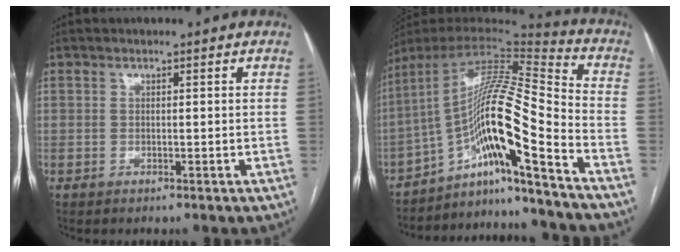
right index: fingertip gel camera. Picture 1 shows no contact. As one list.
[{"total": 16.7, "force": [-10.0, -1.1, 13.3], "torque": [-0.231, 0.028, -0.172]}]